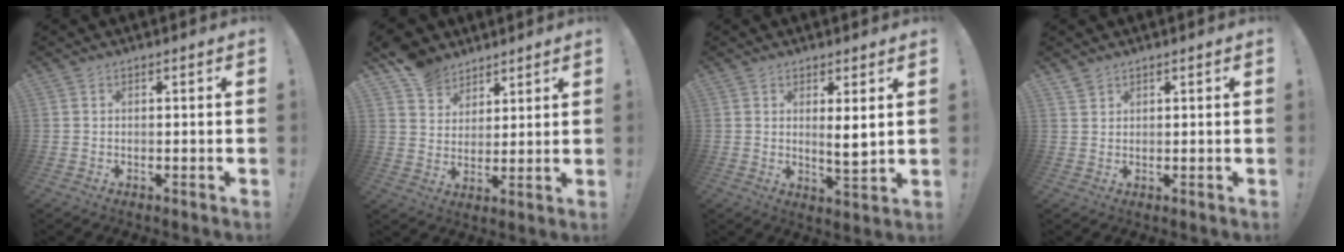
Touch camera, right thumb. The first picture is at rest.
{"total": 9.5, "force": [7.2, 6.0, 1.7], "torque": [-0.031, -0.051, 0.142]}
{"total": 5.1, "force": [2.1, 0.5, 4.6], "torque": [-0.059, -0.027, 0.031]}
{"total": 1.7, "force": [1.5, 0.7, 0.3], "torque": [0.002, -0.009, 0.029]}